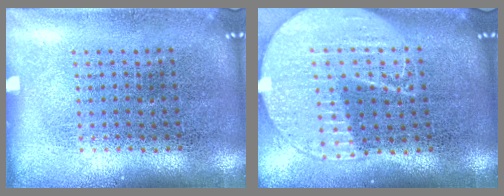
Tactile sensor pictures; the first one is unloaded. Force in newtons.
{"total": 2.2, "press": 1.9, "slide": 1.0}